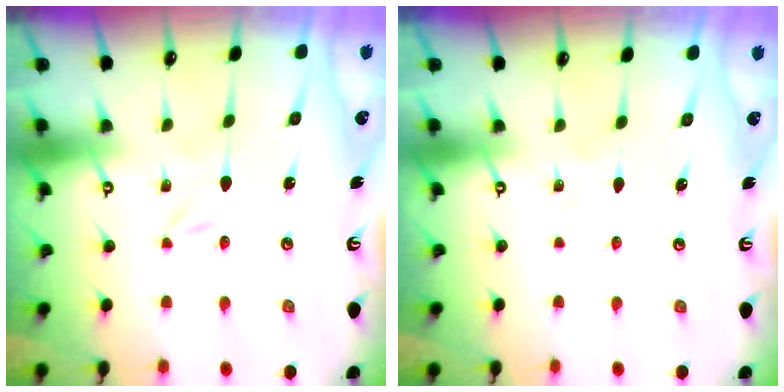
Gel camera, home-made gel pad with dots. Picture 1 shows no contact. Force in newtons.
{"total": 1.9, "press": 1.9, "slide": 0.2}